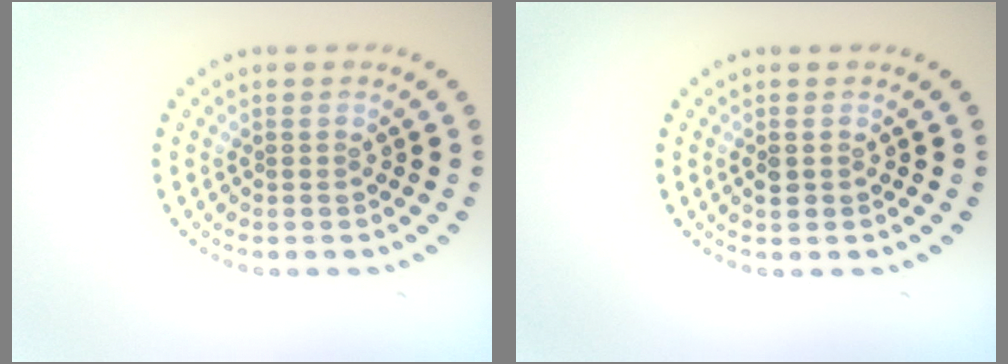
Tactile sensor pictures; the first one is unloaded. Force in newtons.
{"total": 1.3, "press": 1.2, "slide": 0.4}